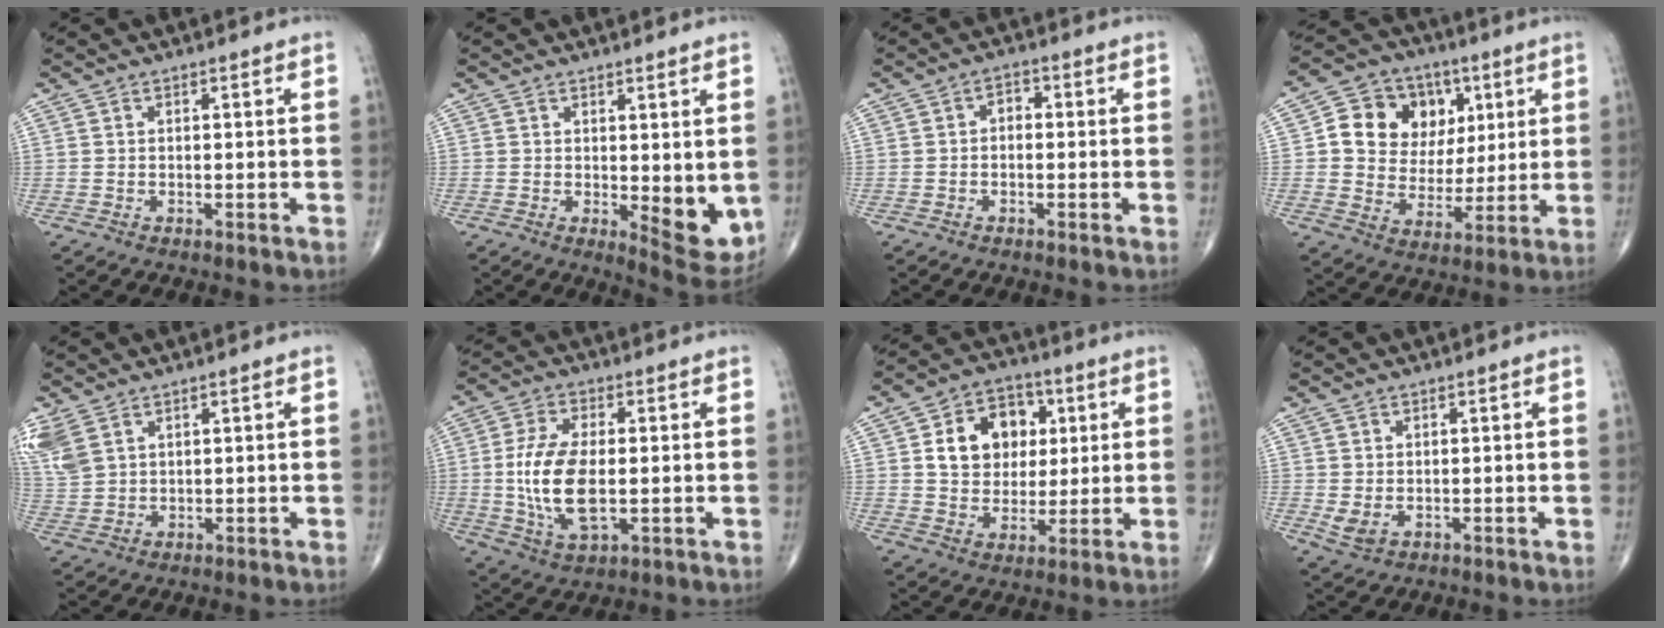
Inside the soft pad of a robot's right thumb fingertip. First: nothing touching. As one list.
[{"total": 7.9, "force": [0.0, 3.2, 7.2], "torque": [-0.078, -0.022, 0.010]}, {"total": 2.3, "force": [-0.2, 1.6, 1.6], "torque": [-0.012, 0.011, -0.011]}, {"total": 15.1, "force": [4.4, 12.4, 7.5], "torque": [-0.076, 0.001, 0.078]}, {"total": 7.3, "force": [4.1, 4.3, 4.3], "torque": [-0.110, -0.001, 0.097]}, {"total": 12.4, "force": [-0.7, 6.0, 10.9], "torque": [-0.223, -0.005, -0.008]}, {"total": 13.2, "force": [3.3, 10.4, 7.5], "torque": [-0.076, 0.001, 0.055]}, {"total": 2.8, "force": [0.0, 2.0, 1.9], "torque": [-0.036, -0.007, 0.009]}]